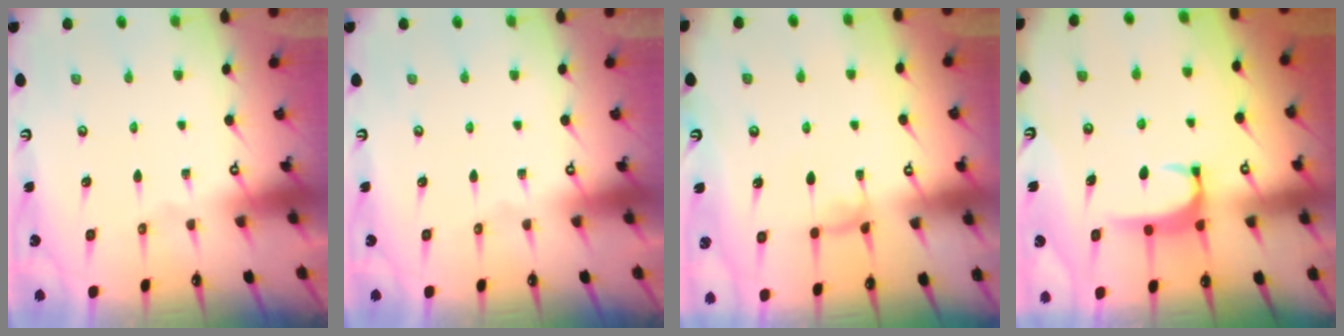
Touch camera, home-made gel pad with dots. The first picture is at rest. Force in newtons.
{"total": 0.0}
{"total": 0.5, "press": 0.3, "slide": 0.4}
{"total": 1.8, "press": 1.7, "slide": 0.5}